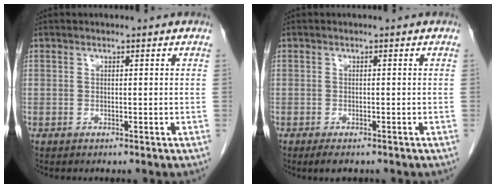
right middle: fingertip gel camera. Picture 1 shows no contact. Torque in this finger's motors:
{"motor_torque": [0.06, 0.00, 0.00, 0.00]}